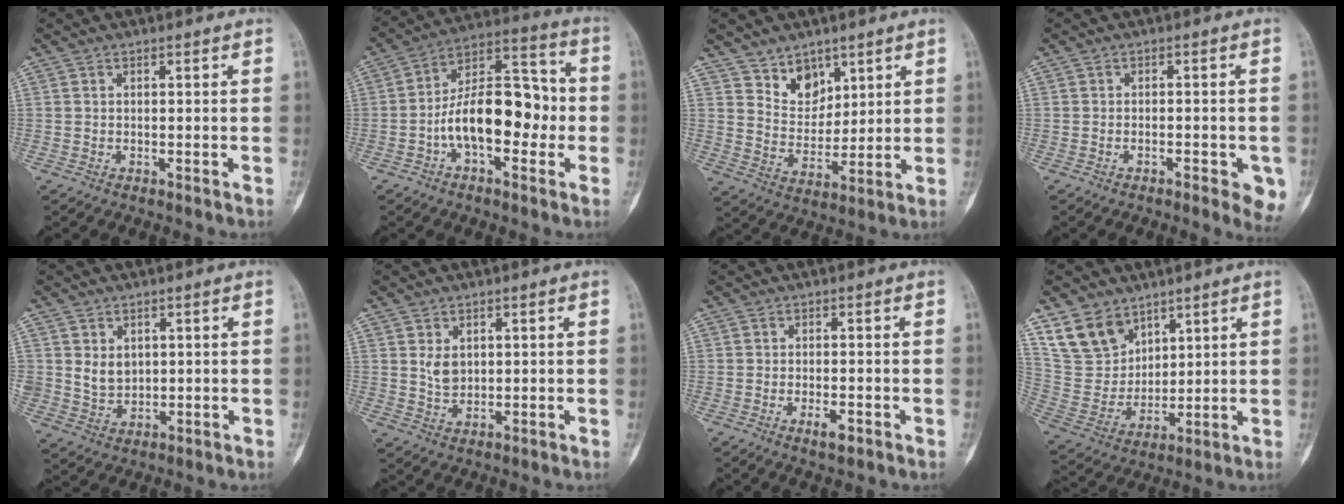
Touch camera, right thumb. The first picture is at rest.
{"total": 16.5, "force": [-3.0, 8.9, 13.6], "torque": [-0.202, 0.049, -0.057]}
{"total": 7.8, "force": [5.2, 5.2, 2.5], "torque": [-0.010, -0.040, 0.103]}
{"total": 5.6, "force": [-2.5, 2.0, 4.6], "torque": [-0.049, 0.004, -0.028]}
{"total": 5.1, "force": [1.3, 4.2, 2.7], "torque": [-0.030, -0.014, 0.036]}
{"total": 3.9, "force": [1.1, 2.8, 2.4], "torque": [-0.030, -0.011, 0.027]}
{"total": 2.8, "force": [-1.3, 1.0, 2.3], "torque": [-0.041, 0.001, -0.021]}
{"total": 12.0, "force": [8.0, 8.2, 3.8], "torque": [-0.046, -0.046, 0.173]}